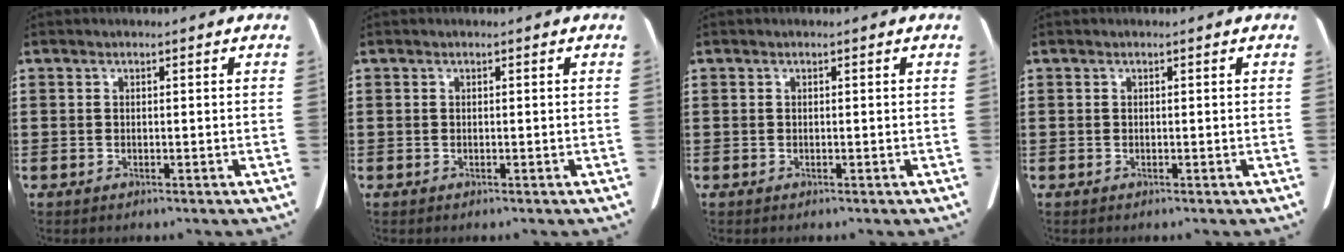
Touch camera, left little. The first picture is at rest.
{"total": 0.0}
{"total": 0.0}
{"total": 0.0}